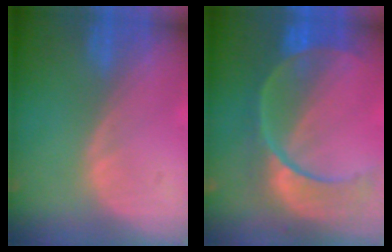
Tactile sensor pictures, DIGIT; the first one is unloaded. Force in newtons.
{"total": 11.2, "press": 9.4, "slide": 6.1}